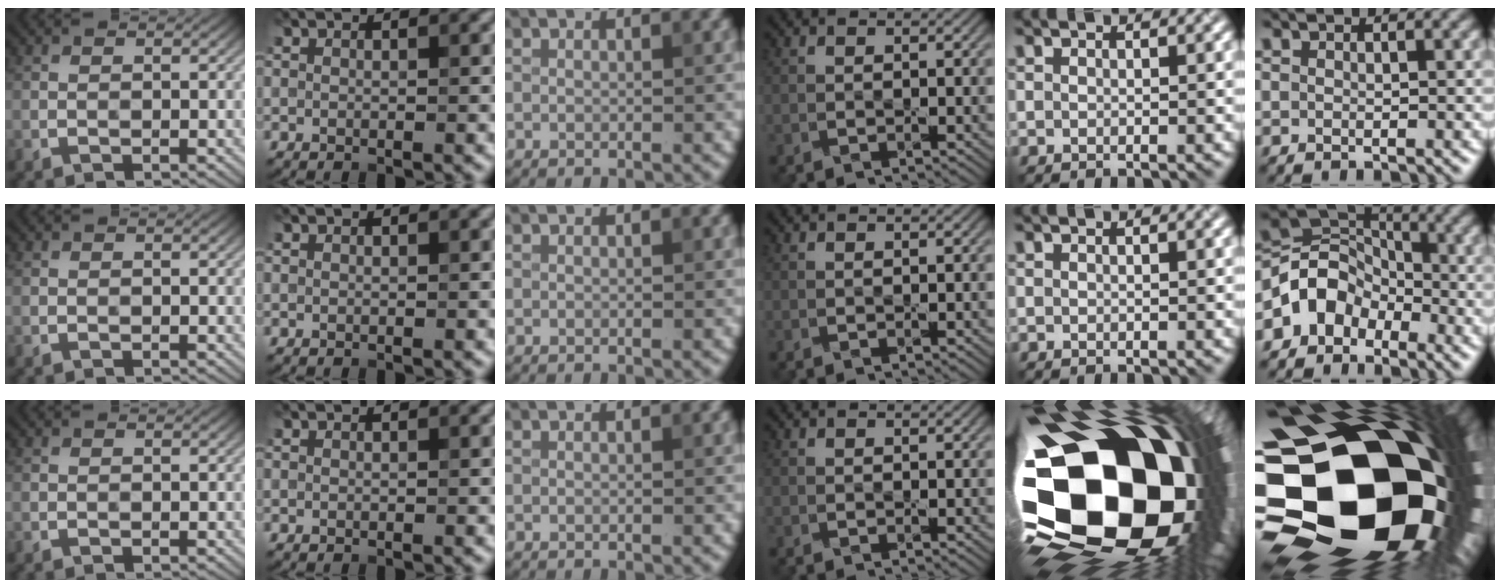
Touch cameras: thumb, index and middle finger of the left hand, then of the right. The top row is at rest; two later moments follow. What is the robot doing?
{"motion": "press", "object": "stapler"}